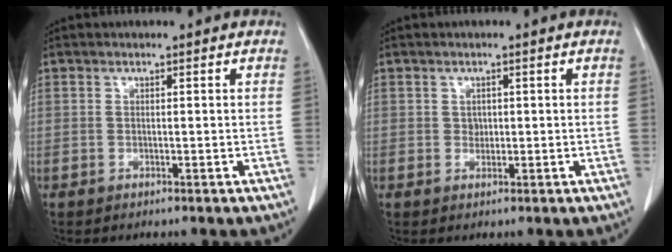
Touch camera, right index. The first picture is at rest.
{"total": 1.1, "force": [0.1, 0.9, 0.5], "torque": [-0.007, 0.001, 0.003]}